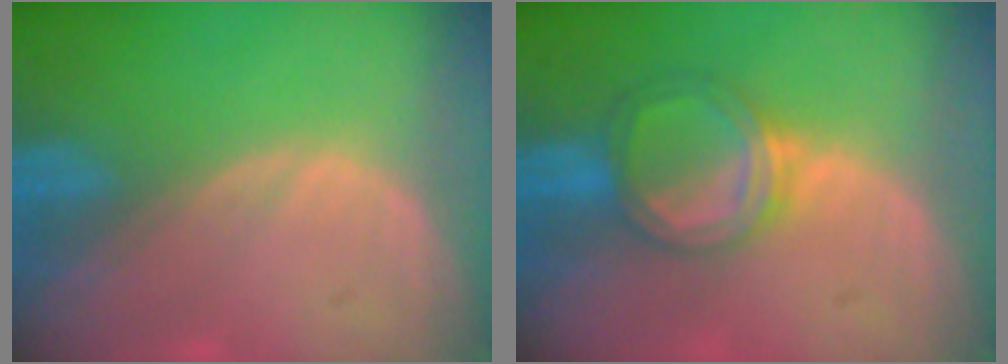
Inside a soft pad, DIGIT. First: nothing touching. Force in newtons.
{"total": 5.4, "press": 5.1, "slide": 1.7}